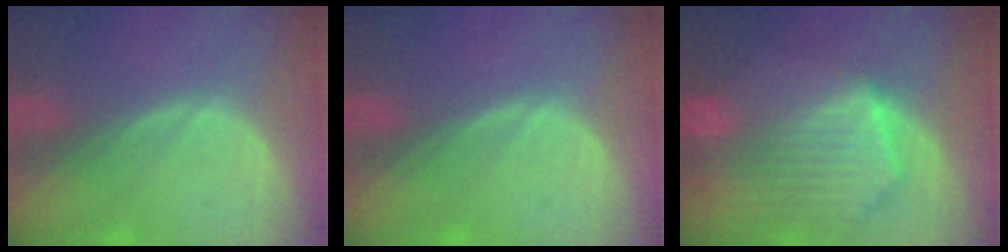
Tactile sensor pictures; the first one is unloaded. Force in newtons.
{"total": 0.0}
{"total": 10.5, "press": 9.2, "slide": 5.1}